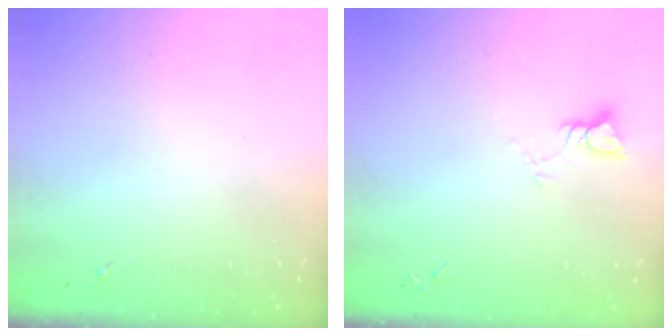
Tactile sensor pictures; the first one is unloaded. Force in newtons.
{"total": 3.6, "press": 3.6, "slide": 0.4}